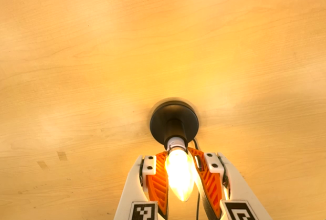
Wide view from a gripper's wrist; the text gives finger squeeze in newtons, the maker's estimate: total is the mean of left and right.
{"total": 17.8, "left": 20.0, "right": 15.6}